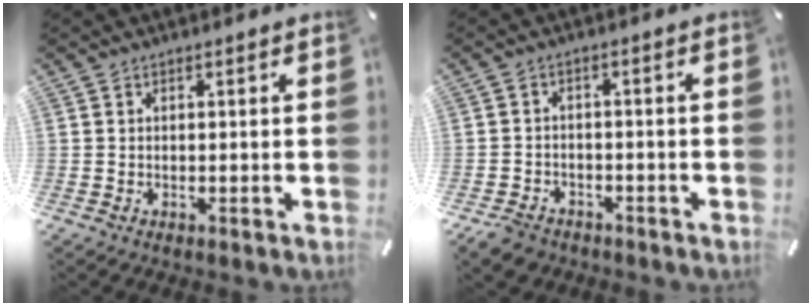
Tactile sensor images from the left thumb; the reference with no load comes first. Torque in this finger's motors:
{"motor_torque": [0.00, 0.03, 0.21, 0.22, 0.00]}